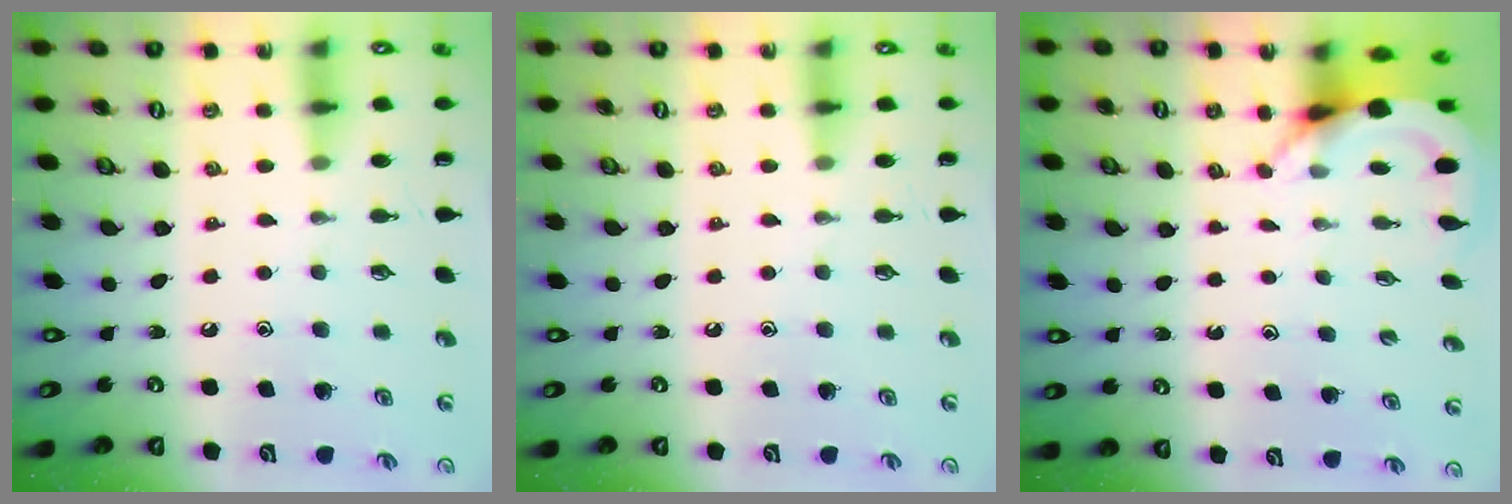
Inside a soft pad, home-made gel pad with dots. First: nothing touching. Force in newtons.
{"total": 0.0}
{"total": 3.9, "press": 3.9, "slide": 0.3}